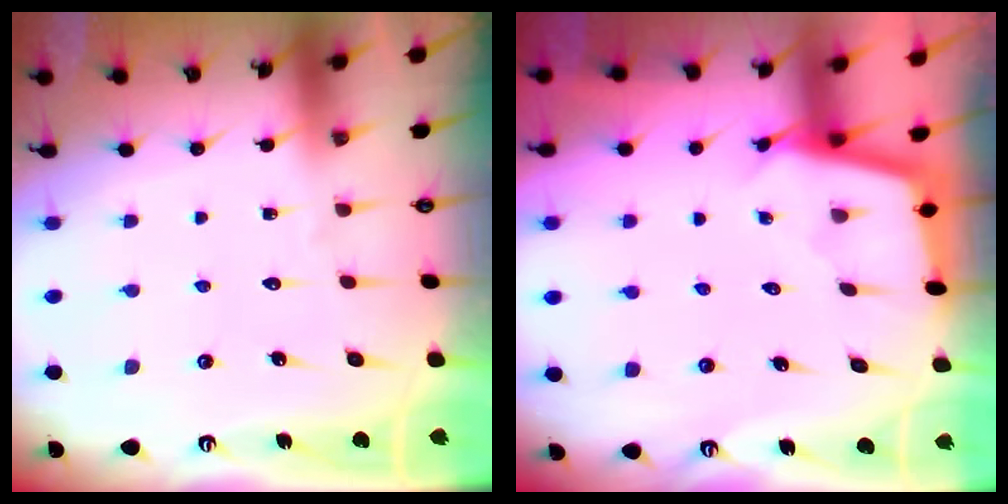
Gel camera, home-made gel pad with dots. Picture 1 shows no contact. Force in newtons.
{"total": 2.3, "press": 2.3, "slide": 0.2}